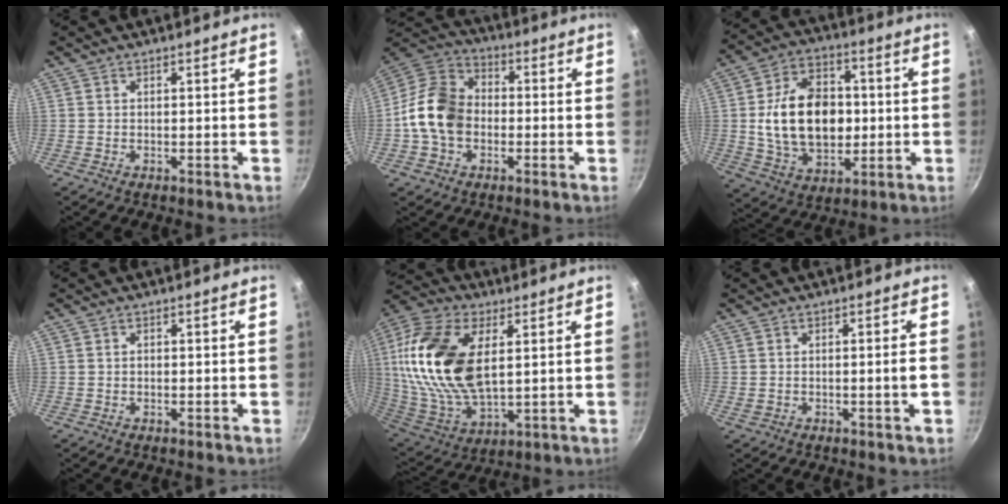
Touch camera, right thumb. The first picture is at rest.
{"total": 13.3, "force": [-1.9, 10.0, 8.6], "torque": [-0.133, 0.029, -0.055]}
{"total": 18.4, "force": [0.2, 12.8, 13.3], "torque": [-0.194, 0.015, 0.009]}
{"total": 0.5, "force": [-0.1, 0.5, 0.2], "torque": [-0.003, 0.004, -0.002]}
{"total": 23.3, "force": [5.0, 12.9, 18.8], "torque": [-0.367, -0.013, 0.095]}
{"total": 2.5, "force": [-0.4, 0.1, 2.5], "torque": [-0.037, 0.008, -0.003]}